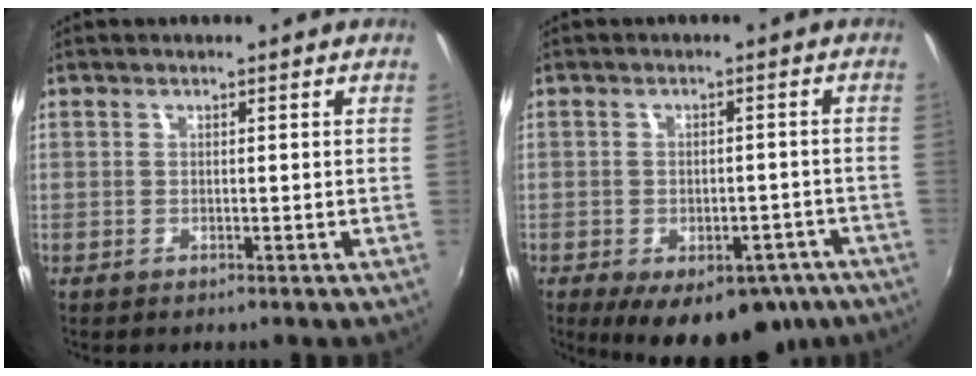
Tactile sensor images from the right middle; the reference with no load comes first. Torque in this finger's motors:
{"motor_torque": [1.63, -0.51, 0.33, 0.19]}